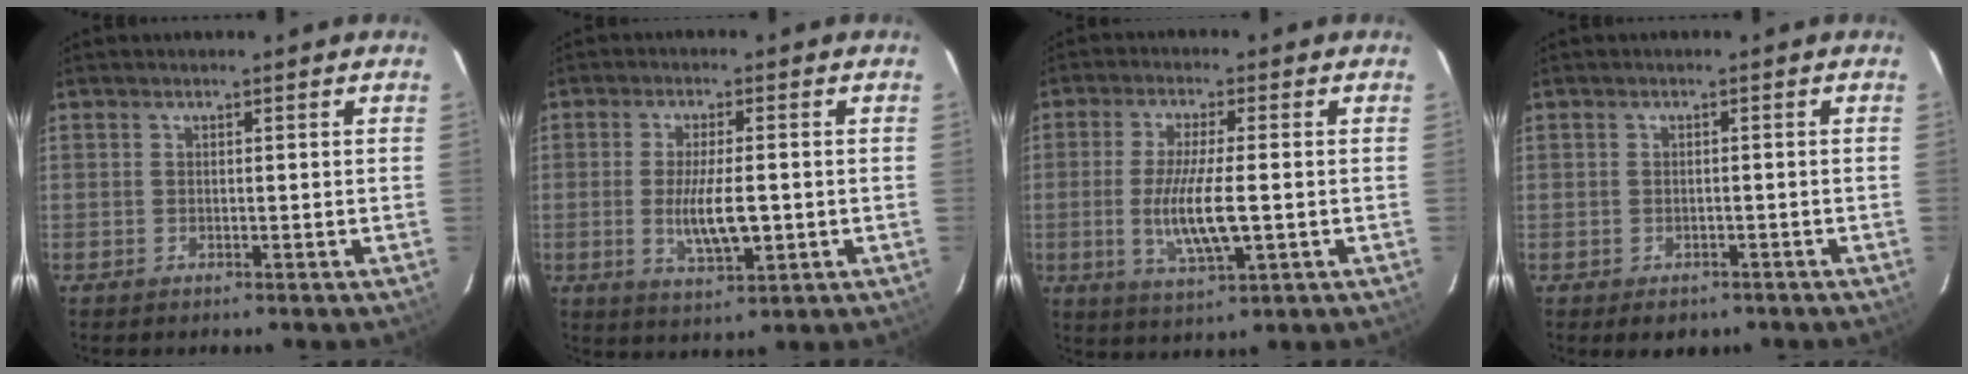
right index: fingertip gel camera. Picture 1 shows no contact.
{"total": 7.8, "force": [-1.2, 2.1, 7.4], "torque": [-0.140, -0.012, -0.016]}
{"total": 9.4, "force": [-1.5, 1.7, 9.1], "torque": [-0.175, -0.014, -0.025]}
{"total": 3.3, "force": [-1.8, 2.6, 1.0], "torque": [-0.013, 0.005, -0.018]}